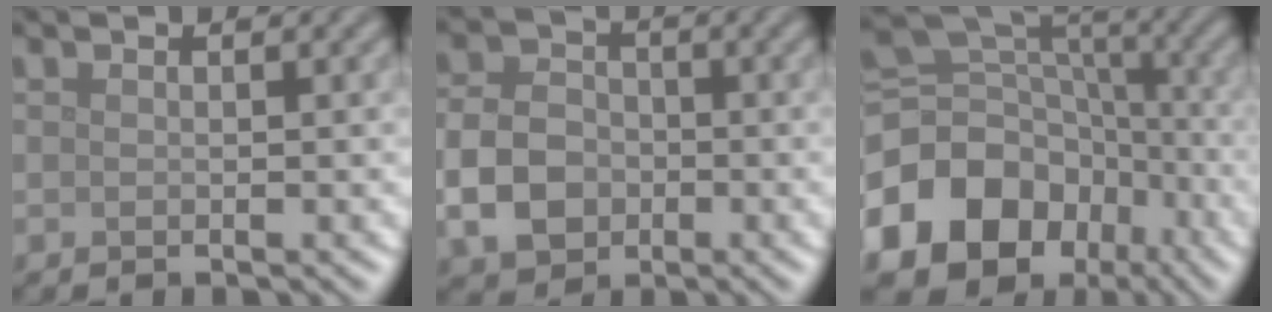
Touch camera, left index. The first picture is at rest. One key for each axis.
{"total": 5.4, "fx": -1.6, "fy": 4.2, "fz": 2.9, "tx": -0.063, "ty": -0.002, "tz": -0.039}
{"total": 14.9, "fx": -6.8, "fy": 11.7, "fz": 6.2, "tx": -0.148, "ty": -0.005, "tz": -0.111}